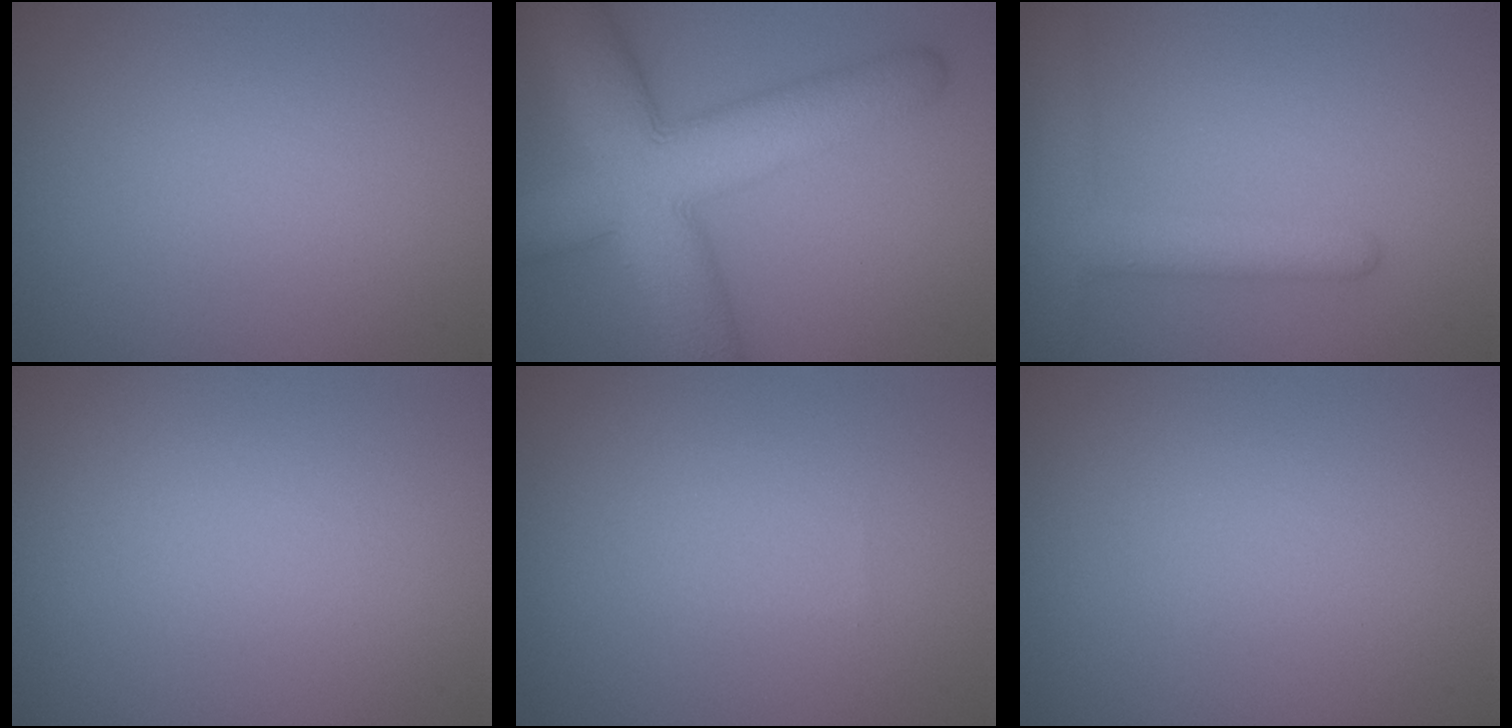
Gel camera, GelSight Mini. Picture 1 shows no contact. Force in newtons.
{"total": 11.6, "press": 11.6, "slide": 0.4}
{"total": 4.2, "press": 4.2, "slide": 0.2}
{"total": 0.0}
{"total": 0.0}
{"total": 0.0}